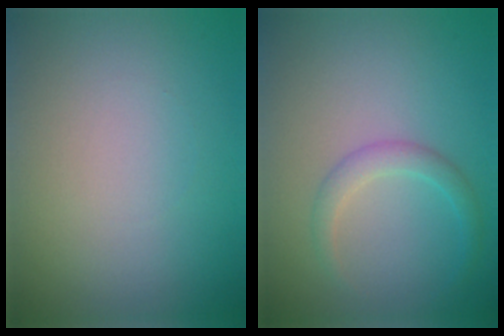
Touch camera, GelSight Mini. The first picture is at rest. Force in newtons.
{"total": 1.8, "press": 1.8, "slide": 0.0}